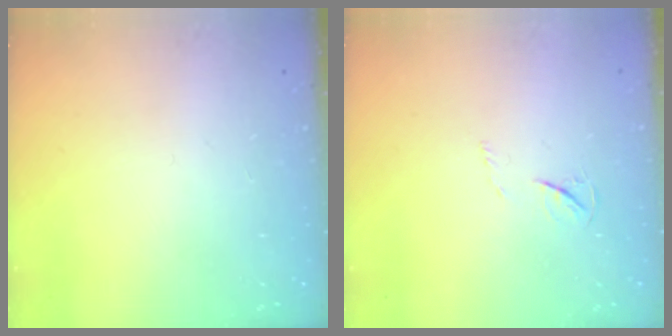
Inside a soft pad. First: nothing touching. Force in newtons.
{"total": 3.1, "press": 3.1, "slide": 0.5}